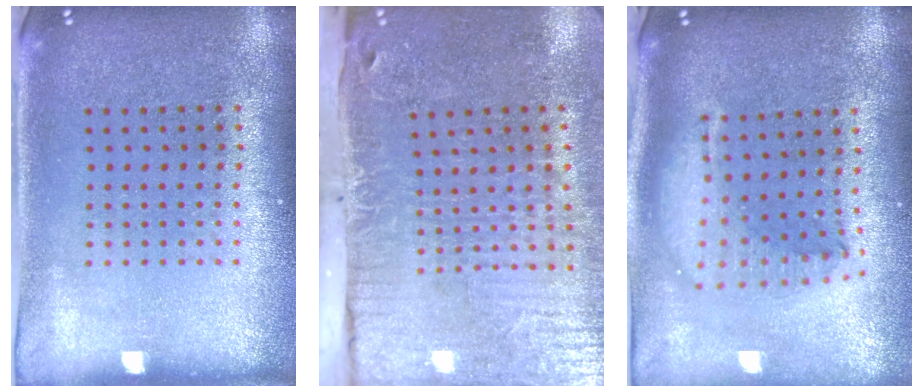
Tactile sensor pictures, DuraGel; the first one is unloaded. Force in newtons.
{"total": 5.2, "press": 4.1, "slide": 3.1}
{"total": 2.2, "press": 1.7, "slide": 1.4}